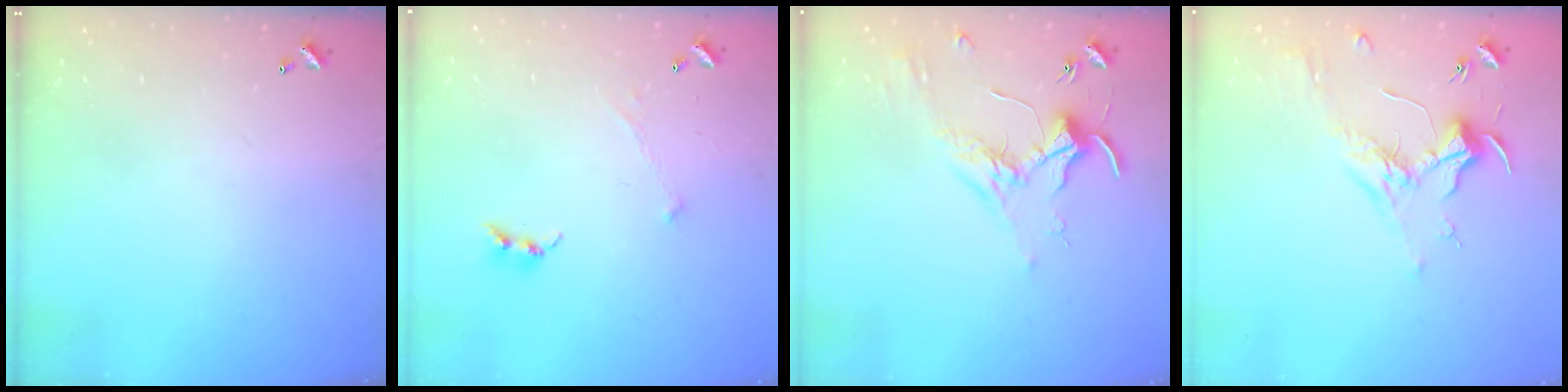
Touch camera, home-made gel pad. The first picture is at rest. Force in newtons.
{"total": 0.6, "press": 0.6, "slide": 0.3}
{"total": 1.7, "press": 1.7, "slide": 0.4}
{"total": 1.7, "press": 1.5, "slide": 0.8}